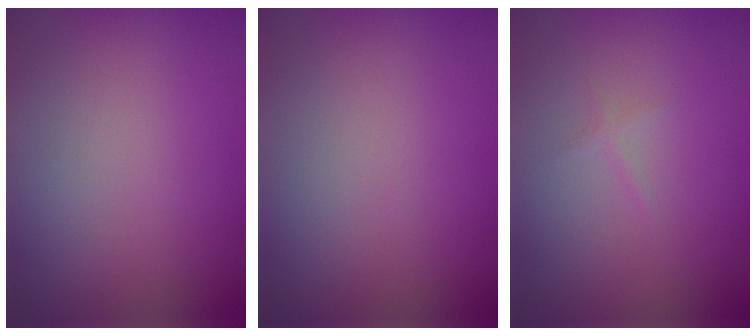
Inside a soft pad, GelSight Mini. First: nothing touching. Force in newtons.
{"total": 0.0}
{"total": 0.5, "press": 0.5, "slide": 0.0}